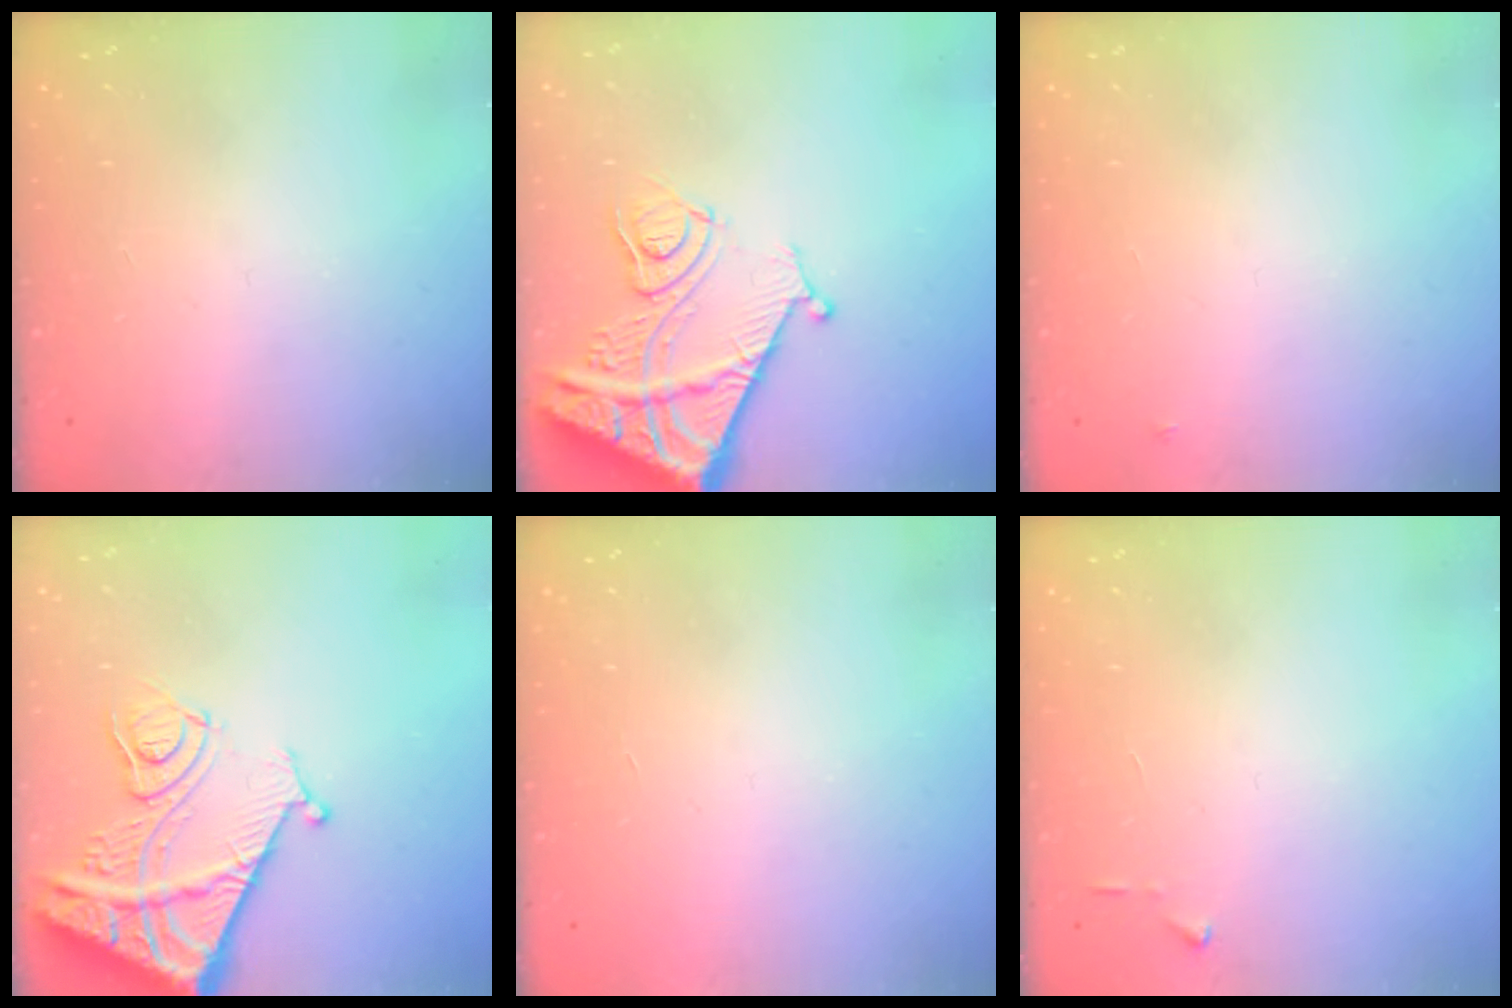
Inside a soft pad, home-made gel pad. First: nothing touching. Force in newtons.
{"total": 13.8, "press": 13.8, "slide": 1.4}
{"total": 2.6, "press": 2.6, "slide": 0.2}
{"total": 13.8, "press": 13.8, "slide": 1.4}
{"total": 1.5, "press": 1.5, "slide": 0.1}
{"total": 3.0, "press": 2.9, "slide": 0.4}